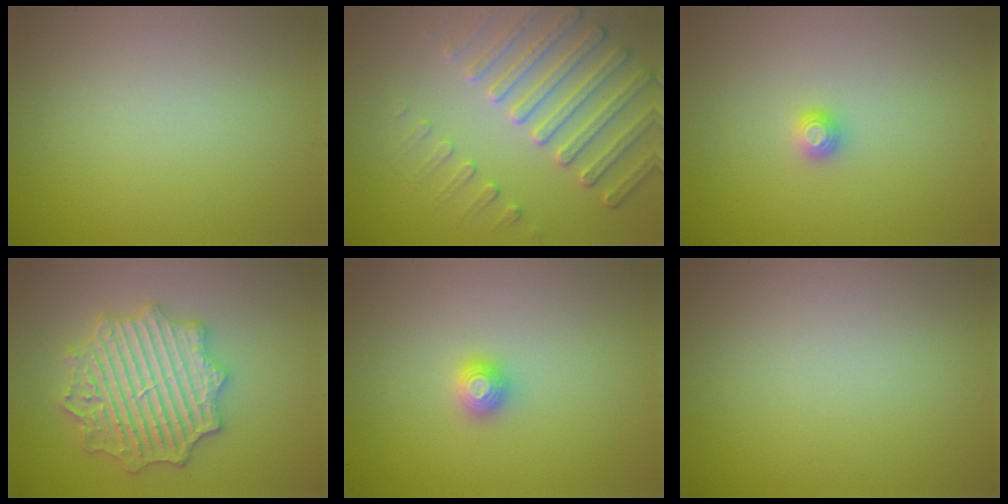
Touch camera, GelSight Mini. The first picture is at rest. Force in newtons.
{"total": 5.2, "press": 4.6, "slide": 2.3}
{"total": 1.1, "press": 1.1, "slide": 0.1}
{"total": 6.8, "press": 6.7, "slide": 1.1}
{"total": 1.5, "press": 1.5, "slide": 0.2}
{"total": 0.0}